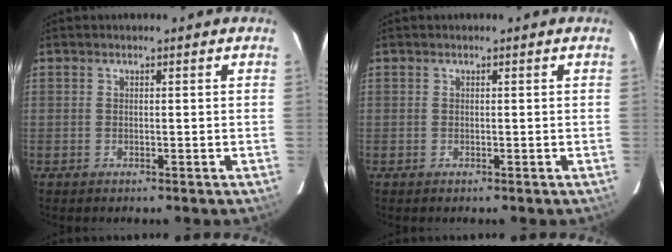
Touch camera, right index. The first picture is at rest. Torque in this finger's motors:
{"motor_torque": [0.00, 0.00, 0.00, 0.00]}